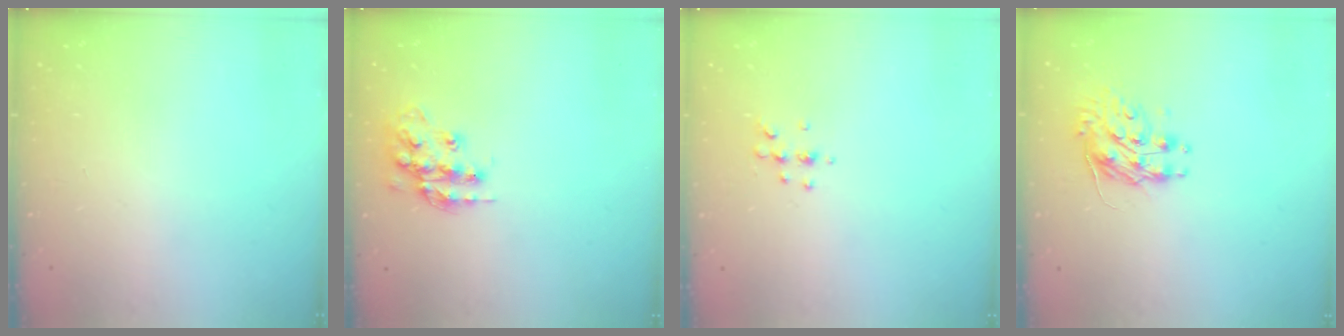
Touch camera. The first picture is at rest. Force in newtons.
{"total": 14.0, "press": 14.0, "slide": 0.6}
{"total": 5.3, "press": 5.1, "slide": 1.5}
{"total": 8.9, "press": 8.9, "slide": 0.3}